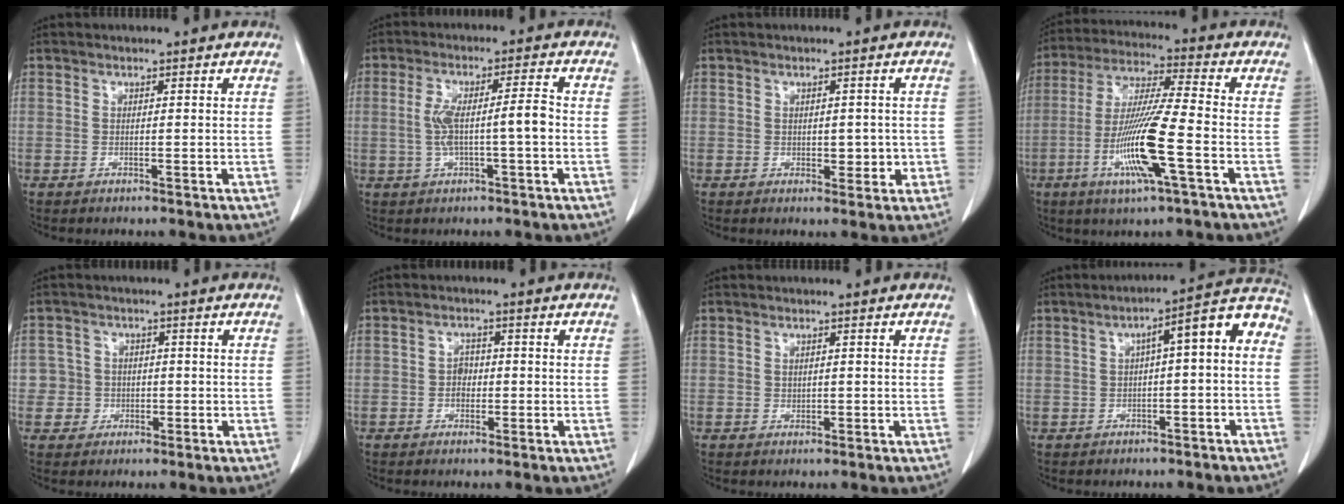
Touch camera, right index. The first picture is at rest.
{"total": 6.6, "force": [-0.7, 0.6, 6.6], "torque": [-0.130, 0.019, -0.010]}
{"total": 2.7, "force": [-0.2, 1.6, 2.1], "torque": [-0.023, 0.001, 0.004]}
{"total": 13.5, "force": [-4.4, 0.0, 12.8], "torque": [-0.258, -0.015, -0.088]}
{"total": 3.2, "force": [-0.6, 3.1, -0.4], "torque": [0.025, 0.013, -0.015]}
{"total": 1.9, "force": [-0.5, 1.5, 1.2], "torque": [-0.013, 0.007, -0.009]}
{"total": 0.0}
{"total": 8.6, "force": [0.3, 1.7, 8.5], "torque": [-0.109, 0.045, -0.004]}